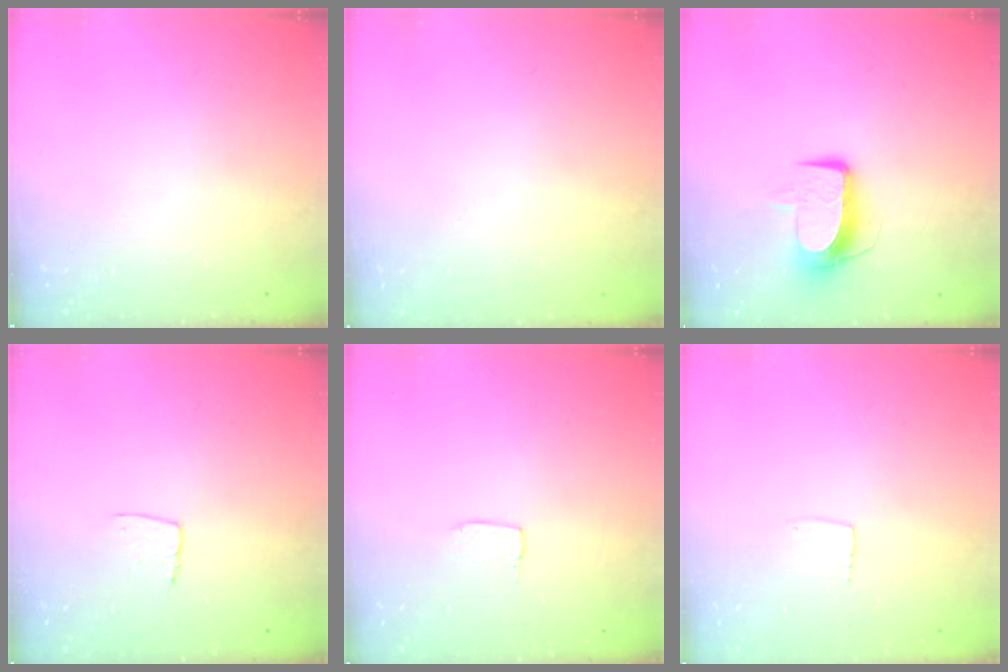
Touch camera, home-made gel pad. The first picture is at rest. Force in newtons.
{"total": 0.0}
{"total": 9.9, "press": 9.9, "slide": 0.6}
{"total": 5.0, "press": 5.0, "slide": 0.3}
{"total": 3.4, "press": 3.4, "slide": 0.1}
{"total": 2.3, "press": 2.3, "slide": 0.1}